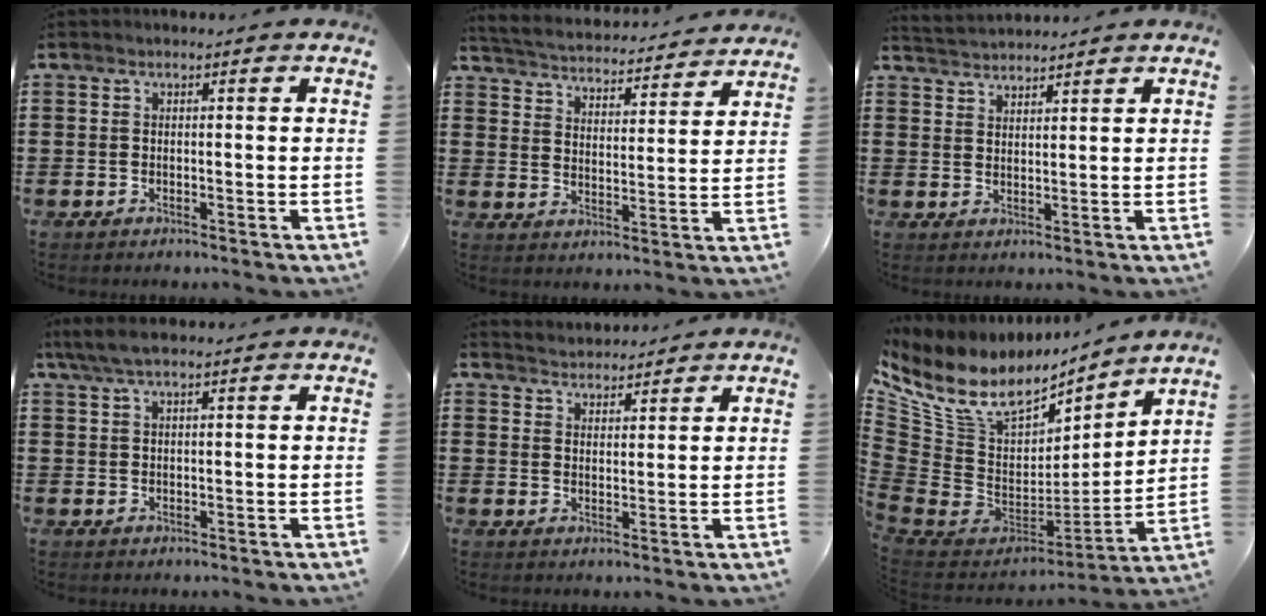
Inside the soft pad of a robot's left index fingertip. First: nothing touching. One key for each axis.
{"total": 3.8, "fx": 3.8, "fy": -0.2, "fz": 0.0, "tx": -0.024, "ty": -0.036, "tz": 0.059}
{"total": 2.5, "fx": 2.4, "fy": 0.1, "fz": -0.3, "tx": -0.002, "ty": -0.005, "tz": 0.047}
{"total": 3.7, "fx": 2.4, "fy": 0.7, "fz": 2.7, "tx": -0.057, "ty": 0.004, "tz": 0.046}
{"total": 3.0, "fx": 2.9, "fy": 0.2, "fz": -0.5, "tx": 0.000, "ty": -0.010, "tz": 0.055}
{"total": 11.6, "fx": 7.2, "fy": 6.7, "fz": 6.2, "tx": -0.166, "ty": -0.049, "tz": 0.132}